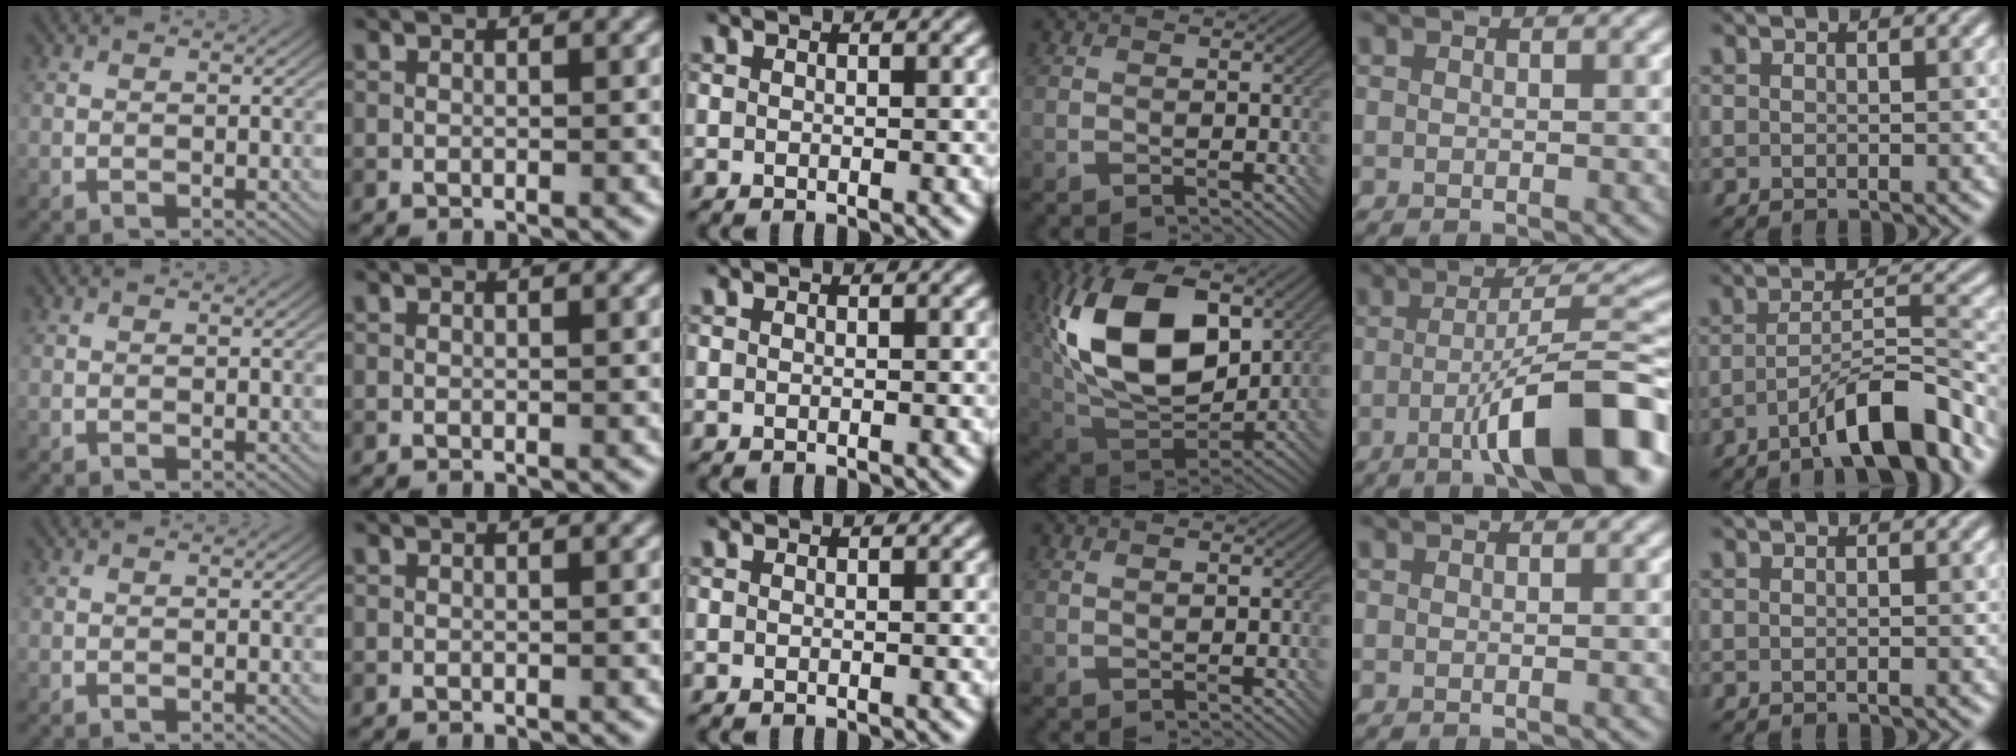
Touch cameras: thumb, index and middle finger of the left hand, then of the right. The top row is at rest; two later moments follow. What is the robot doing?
{"motion": "insert", "object": "bottle cap"}